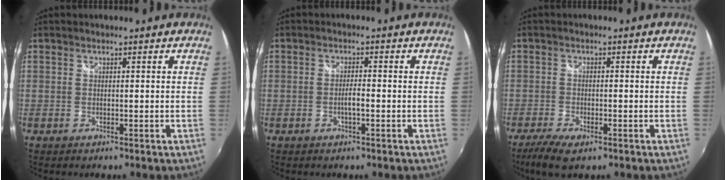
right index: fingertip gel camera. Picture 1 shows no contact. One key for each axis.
{"total": 2.0, "fx": -0.8, "fy": 0.3, "fz": 1.8, "tx": -0.034, "ty": 0.000, "tz": -0.014}
{"total": 6.9, "fx": -4.6, "fy": 2.3, "fz": 4.6, "tx": -0.110, "ty": -0.026, "tz": -0.083}